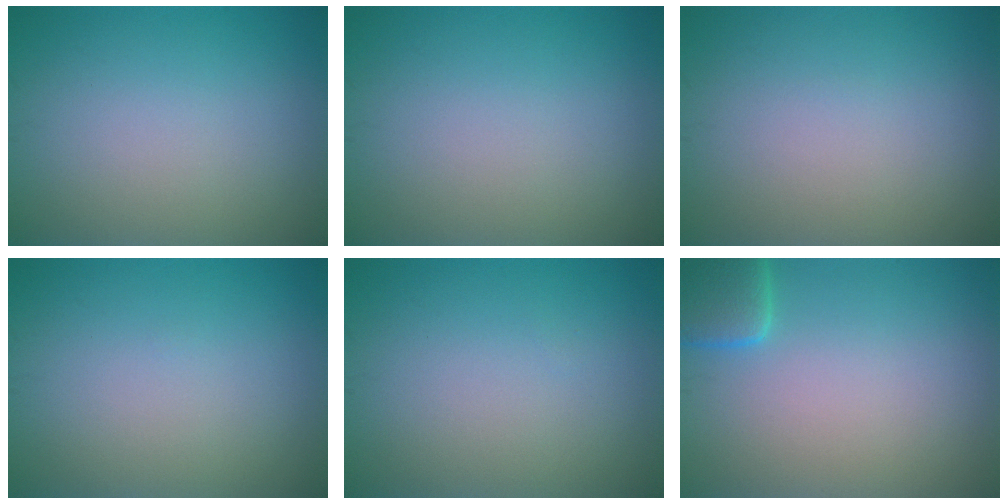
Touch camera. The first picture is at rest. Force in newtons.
{"total": 0.0}
{"total": 0.0}
{"total": 0.0}
{"total": 0.0}
{"total": 3.3, "press": 3.3, "slide": 0.4}